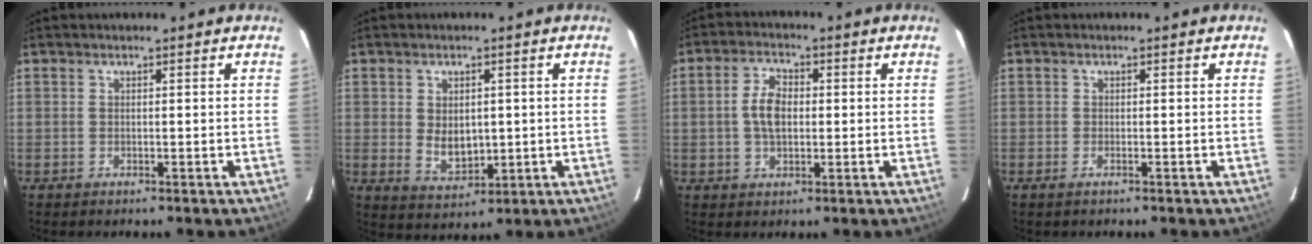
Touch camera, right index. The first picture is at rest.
{"total": 5.9, "force": [0.1, 4.1, 4.2], "torque": [-0.073, -0.008, 0.016]}
{"total": 6.0, "force": [0.2, 3.7, 4.8], "torque": [-0.093, 0.011, 0.006]}
{"total": 0.9, "force": [-0.8, -0.3, 0.3], "torque": [-0.007, -0.001, -0.015]}